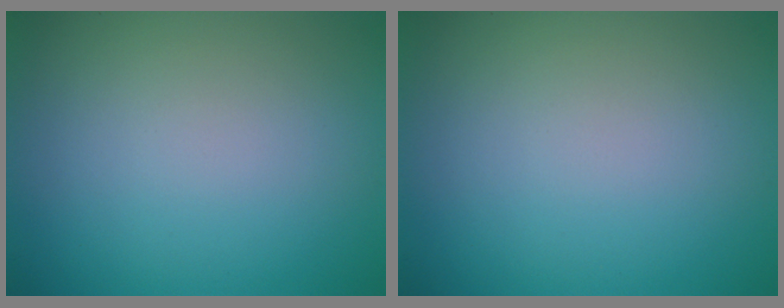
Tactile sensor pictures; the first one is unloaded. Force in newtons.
{"total": 0.0}